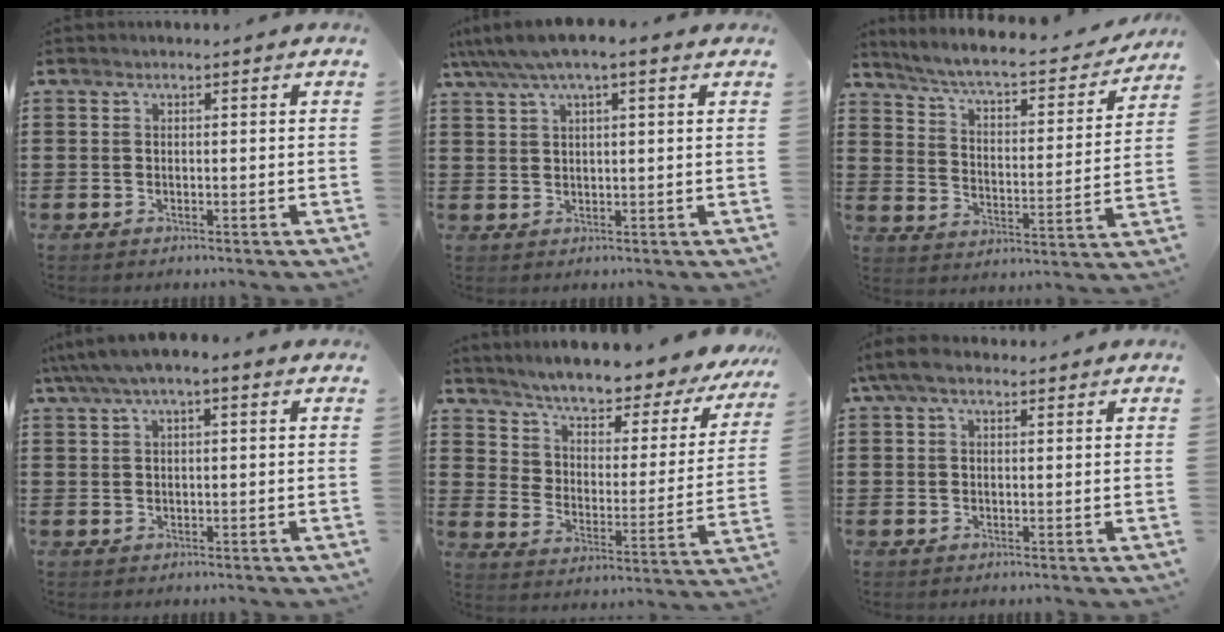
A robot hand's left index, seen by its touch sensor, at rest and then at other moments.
{"total": 4.3, "force": [2.8, 0.8, 3.2], "torque": [-0.068, 0.000, 0.049]}
{"total": 5.6, "force": [5.0, 0.2, 2.7], "torque": [-0.073, -0.035, 0.077]}
{"total": 3.0, "force": [1.4, 0.8, 2.6], "torque": [-0.050, 0.007, 0.024]}
{"total": 5.0, "force": [4.7, 1.0, 1.4], "torque": [-0.057, -0.050, 0.074]}
{"total": 4.2, "force": [2.4, 1.7, 3.0], "torque": [-0.071, 0.007, 0.042]}